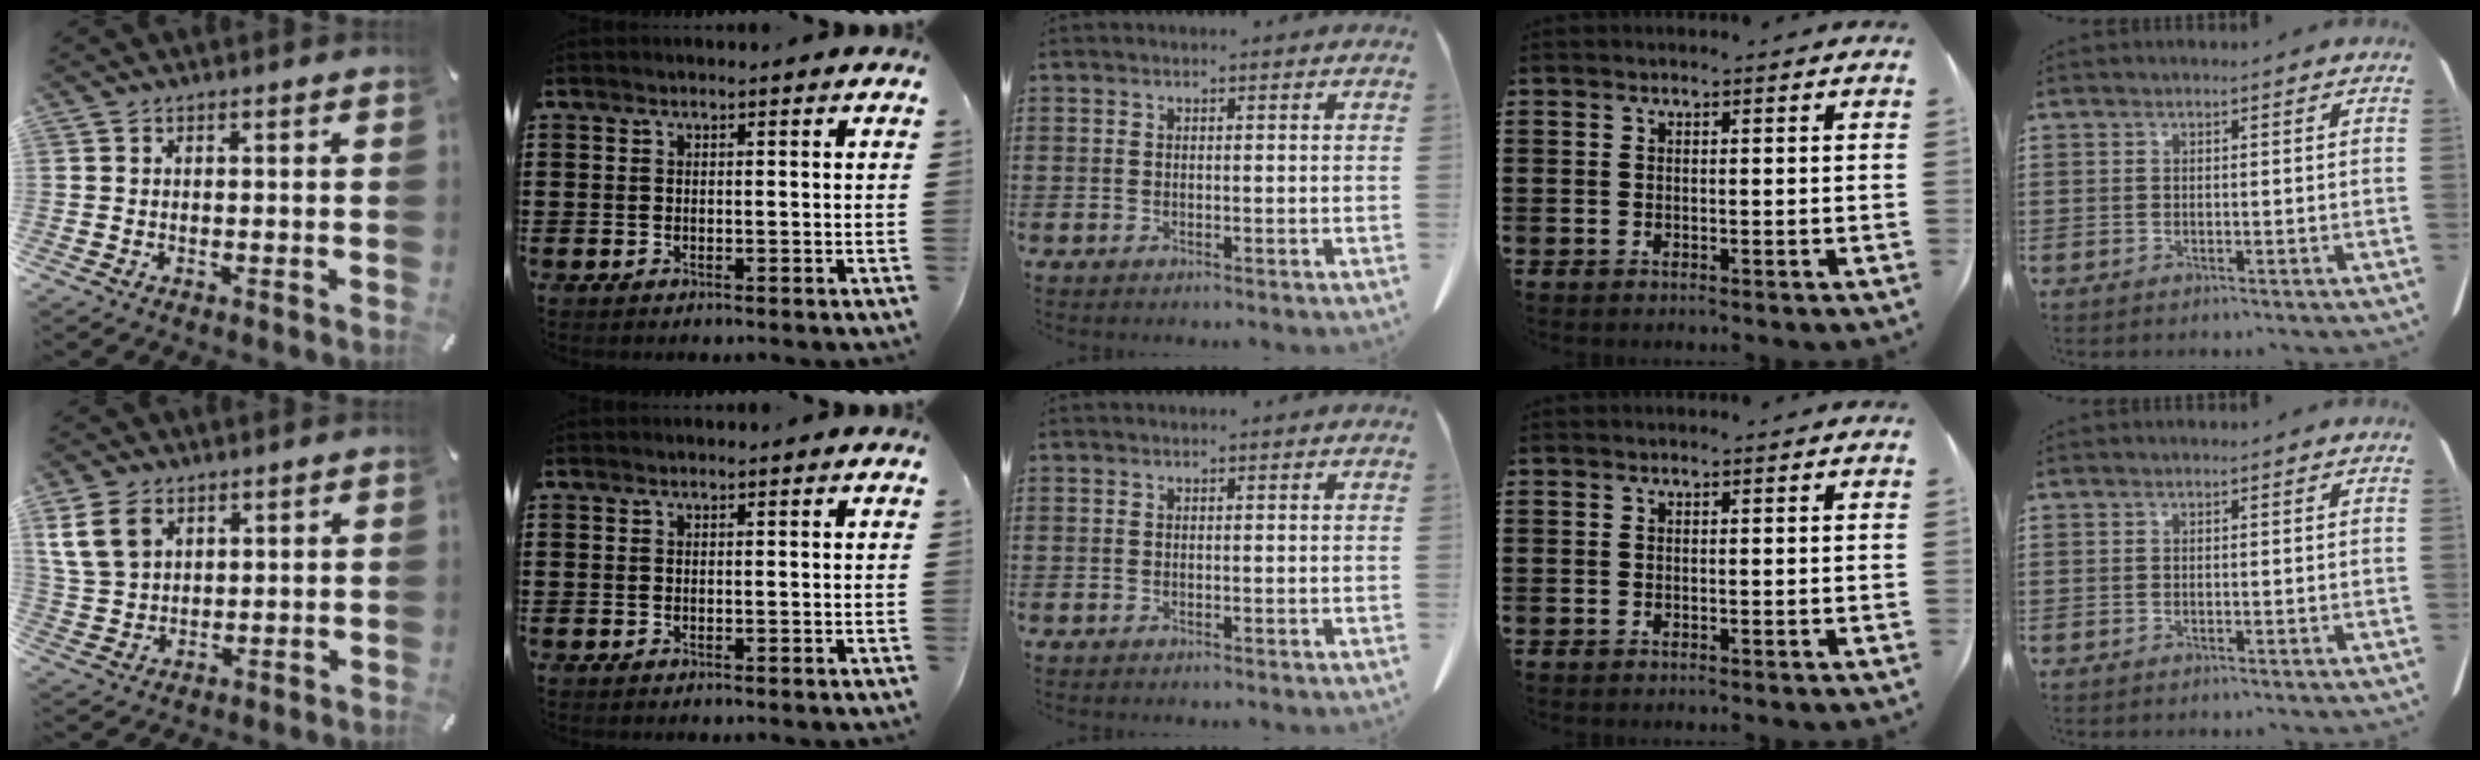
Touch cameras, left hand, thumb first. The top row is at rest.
{"thumb": {"total": 8.1, "force": [3.9, 6.1, 3.6], "torque": [-0.101, 0.004, 0.077]}}